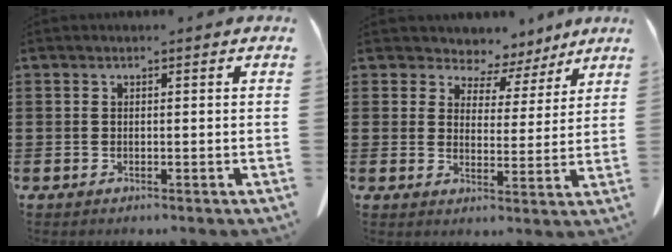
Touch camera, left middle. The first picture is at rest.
{"total": 4.7, "force": [4.3, 1.9, -0.2], "torque": [-0.025, -0.028, 0.074]}